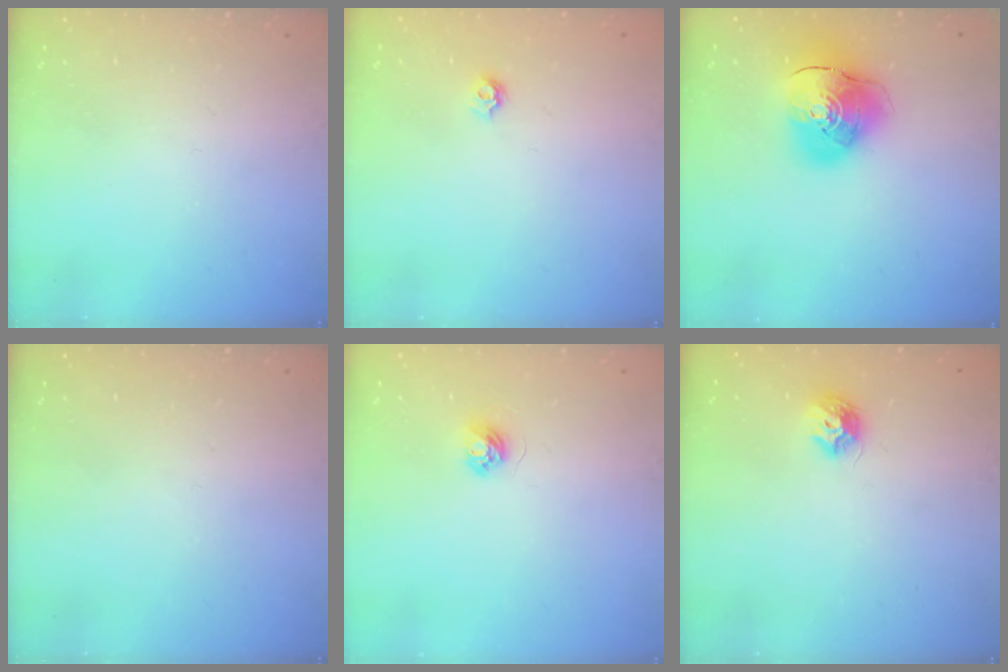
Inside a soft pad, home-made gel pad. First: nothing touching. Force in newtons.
{"total": 4.6, "press": 4.6, "slide": 0.6}
{"total": 14.4, "press": 14.2, "slide": 2.1}
{"total": 0.0}
{"total": 4.0, "press": 4.0, "slide": 0.4}
{"total": 8.0, "press": 8.0, "slide": 0.5}